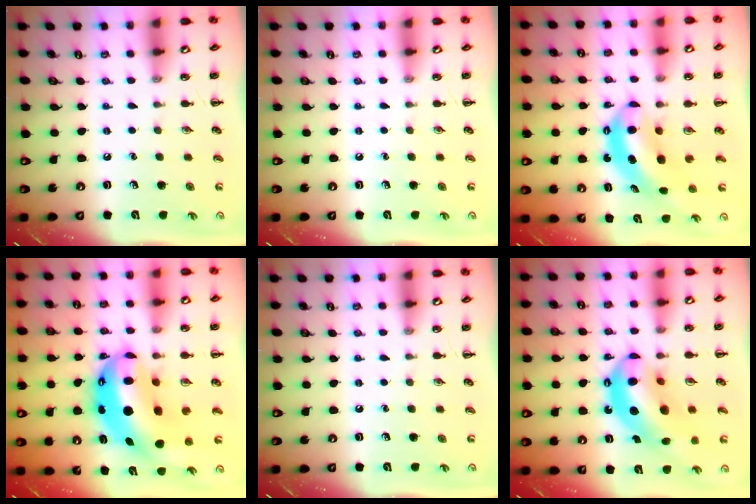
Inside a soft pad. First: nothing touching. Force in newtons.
{"total": 0.0}
{"total": 6.9, "press": 6.7, "slide": 1.6}
{"total": 14.6, "press": 14.1, "slide": 3.8}
{"total": 0.0}
{"total": 15.9, "press": 15.2, "slide": 4.4}